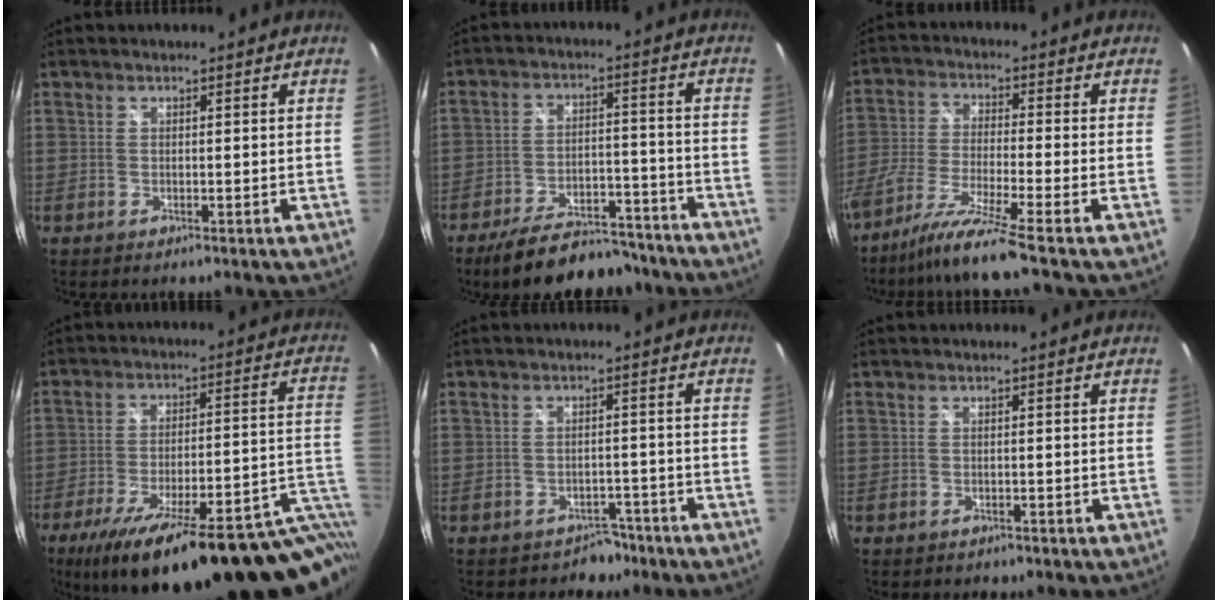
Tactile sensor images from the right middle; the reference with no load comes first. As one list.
[{"total": 16.9, "force": [-14.2, 5.6, 7.2], "torque": [-0.136, 0.003, -0.197]}, {"total": 10.1, "force": [-7.9, -1.7, 6.1], "torque": [-0.122, -0.026, -0.147]}, {"total": 31.8, "force": [-21.6, 6.9, 22.2], "torque": [-0.302, -0.043, -0.295]}, {"total": 3.8, "force": [-2.8, 2.5, 0.2], "torque": [-0.002, 0.016, -0.036]}, {"total": 0.9, "force": [-0.6, 0.6, 0.2], "torque": [-0.006, -0.002, -0.009]}]